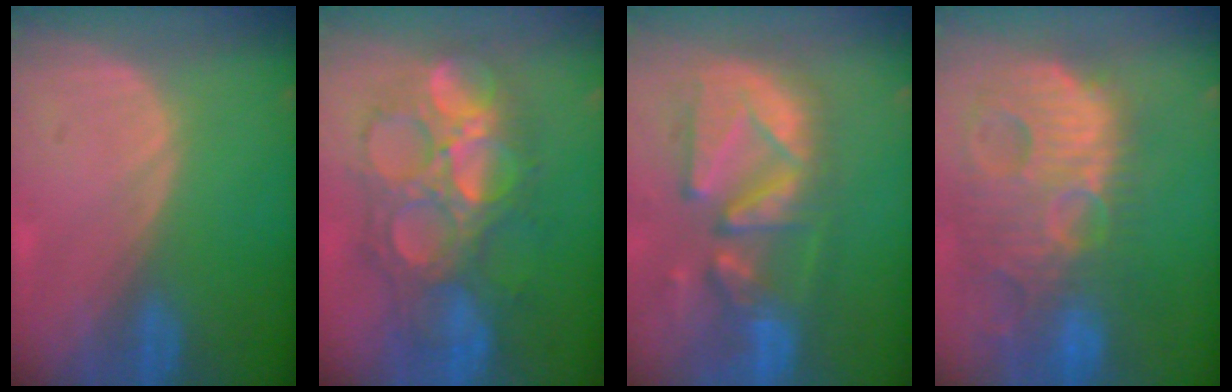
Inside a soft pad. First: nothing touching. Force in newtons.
{"total": 11.3, "press": 11.3, "slide": 1.2}
{"total": 12.5, "press": 11.0, "slide": 5.9}
{"total": 14.7, "press": 12.8, "slide": 7.4}